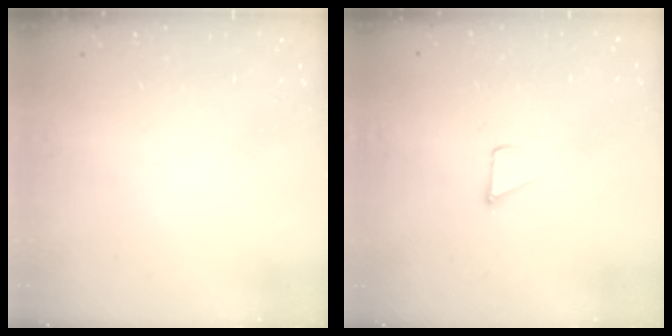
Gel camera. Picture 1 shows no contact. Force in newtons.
{"total": 1.2, "press": 1.2, "slide": 0.1}